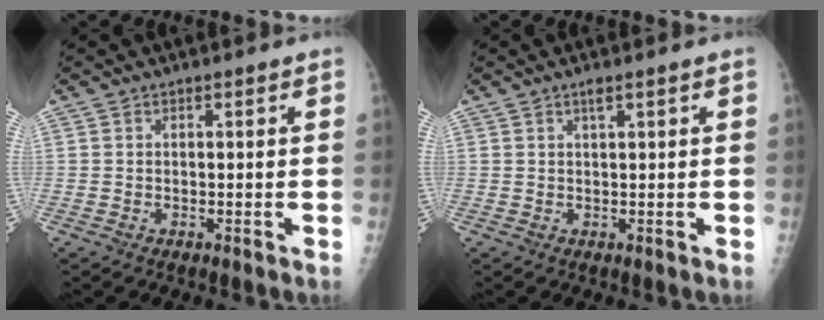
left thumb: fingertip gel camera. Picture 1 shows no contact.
{"total": 1.1, "force": [0.6, 0.2, 0.9], "torque": [-0.015, 0.001, 0.011]}